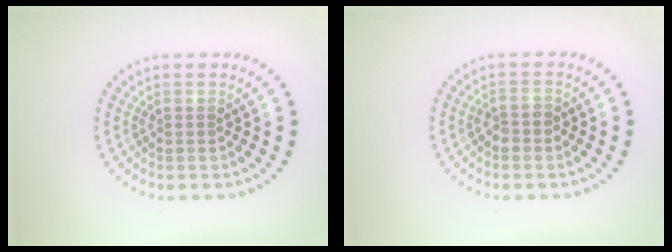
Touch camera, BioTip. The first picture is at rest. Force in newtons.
{"total": 1.4, "press": 1.2, "slide": 0.5}